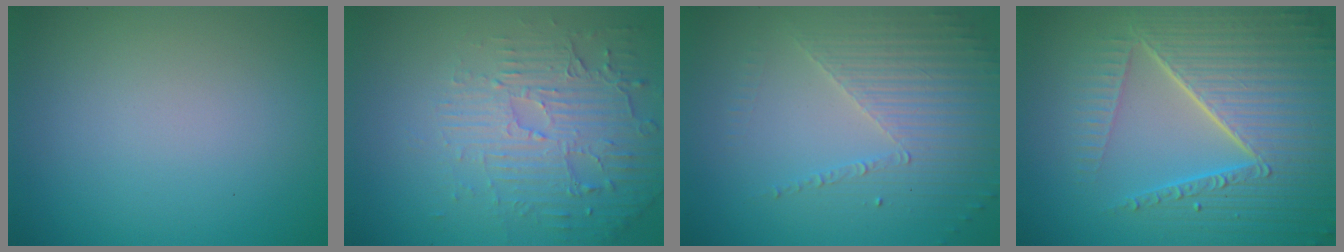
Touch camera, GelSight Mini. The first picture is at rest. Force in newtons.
{"total": 5.9, "press": 3.7, "slide": 4.6}
{"total": 3.7, "press": 3.3, "slide": 1.5}
{"total": 8.6, "press": 6.0, "slide": 6.2}